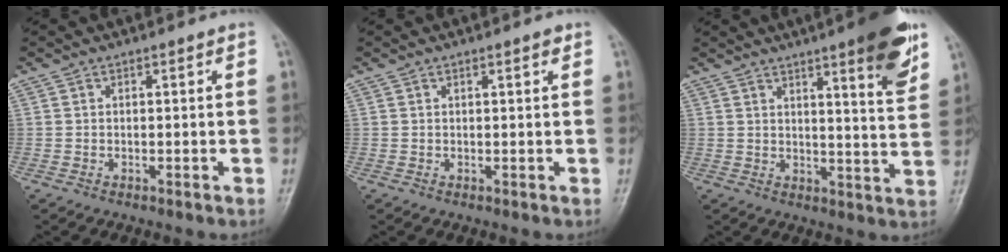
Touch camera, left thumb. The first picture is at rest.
{"total": 1.0, "force": [0.6, 0.2, 0.8], "torque": [-0.010, -0.001, 0.008]}
{"total": 11.8, "force": [6.9, 1.7, 9.3], "torque": [-0.108, -0.038, 0.090]}